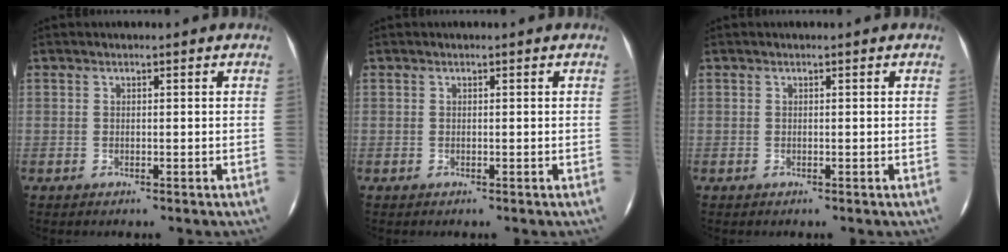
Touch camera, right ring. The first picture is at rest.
{"total": 0.0}
{"total": 0.0}